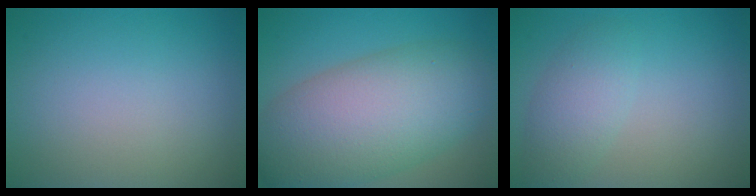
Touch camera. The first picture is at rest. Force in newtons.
{"total": 11.0, "press": 11.0, "slide": 0.4}
{"total": 2.9, "press": 2.9, "slide": 0.2}